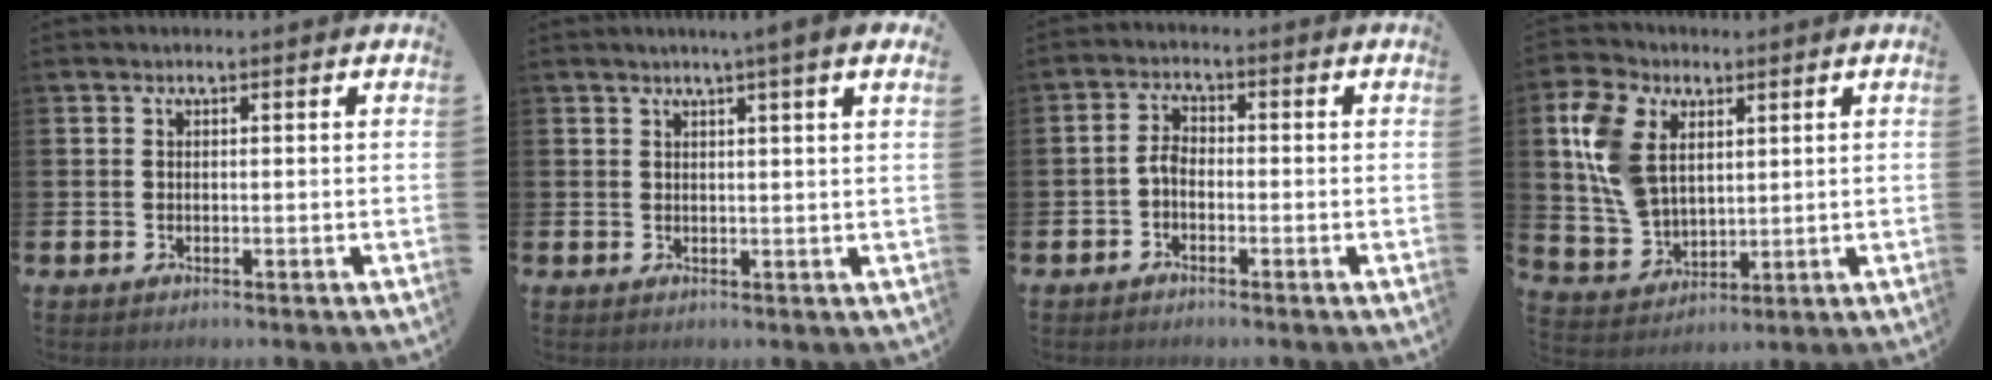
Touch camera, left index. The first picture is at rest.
{"total": 2.7, "force": [2.0, -0.5, 1.7], "torque": [-0.019, -0.010, 0.032]}
{"total": 2.4, "force": [-1.1, 1.4, 1.6], "torque": [-0.023, 0.005, -0.025]}
{"total": 9.6, "force": [4.4, 6.4, 5.6], "torque": [-0.142, 0.016, 0.087]}